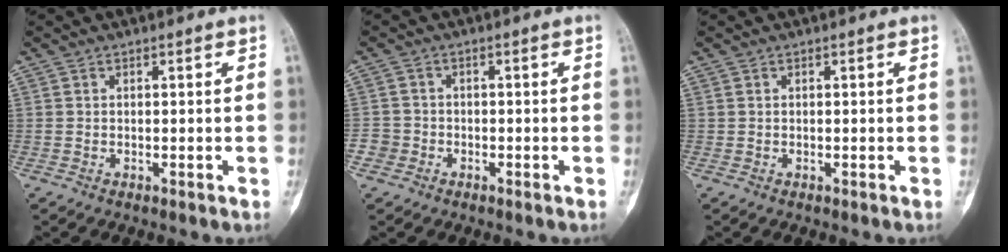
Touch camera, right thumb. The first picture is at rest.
{"total": 2.5, "force": [-1.3, 2.1, 0.1], "torque": [0.007, 0.013, -0.033]}
{"total": 0.0}